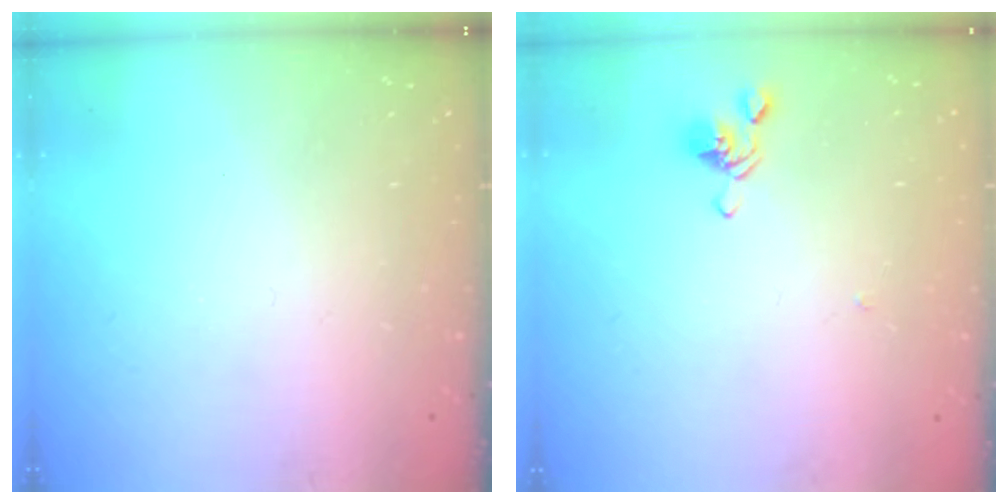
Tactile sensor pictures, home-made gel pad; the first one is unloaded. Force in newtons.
{"total": 2.7, "press": 2.7, "slide": 0.6}